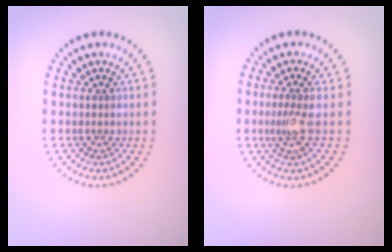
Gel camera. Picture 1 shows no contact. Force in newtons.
{"total": 2.2, "press": 1.6, "slide": 1.4}